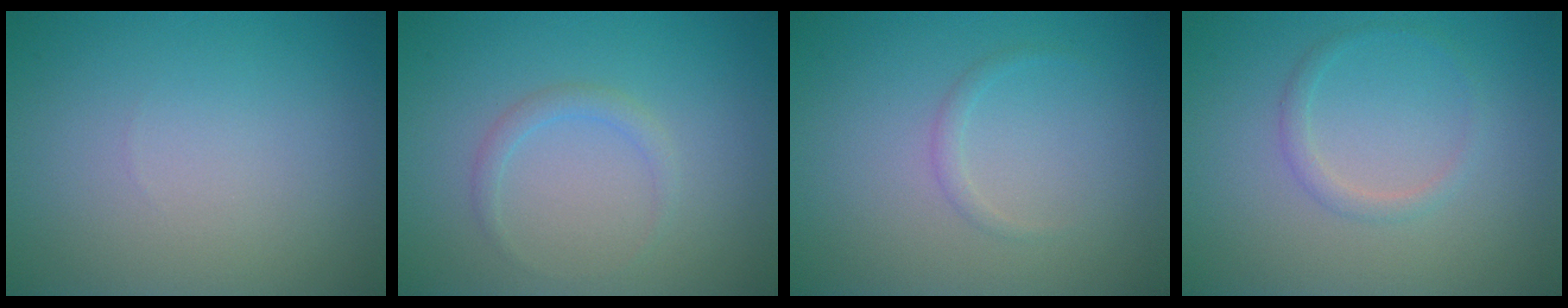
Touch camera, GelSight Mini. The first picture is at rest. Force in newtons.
{"total": 1.2, "press": 1.2, "slide": 0.0}
{"total": 0.8, "press": 0.8, "slide": 0.1}
{"total": 1.2, "press": 1.2, "slide": 0.1}